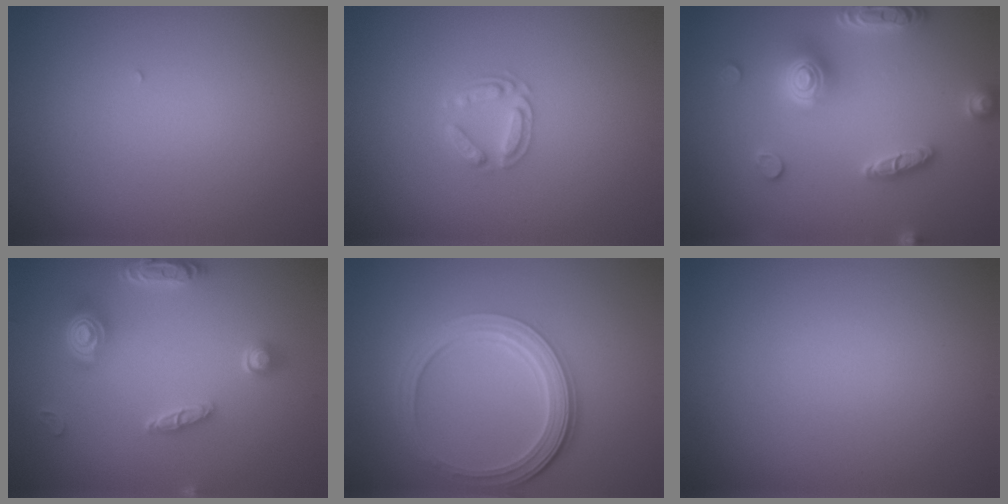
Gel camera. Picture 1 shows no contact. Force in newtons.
{"total": 2.2, "press": 2.2, "slide": 0.3}
{"total": 5.4, "press": 5.3, "slide": 0.9}
{"total": 4.8, "press": 4.0, "slide": 2.8}
{"total": 5.1, "press": 3.8, "slide": 3.4}
{"total": 0.0}